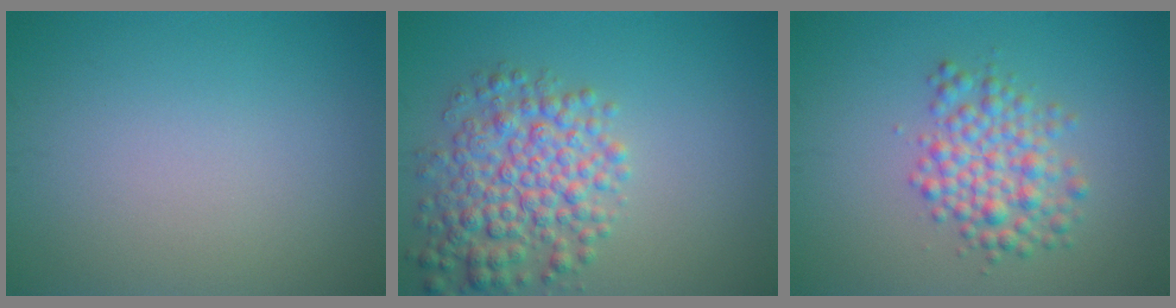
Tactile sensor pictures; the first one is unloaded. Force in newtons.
{"total": 6.0, "press": 6.0, "slide": 0.2}
{"total": 4.0, "press": 4.0, "slide": 0.1}